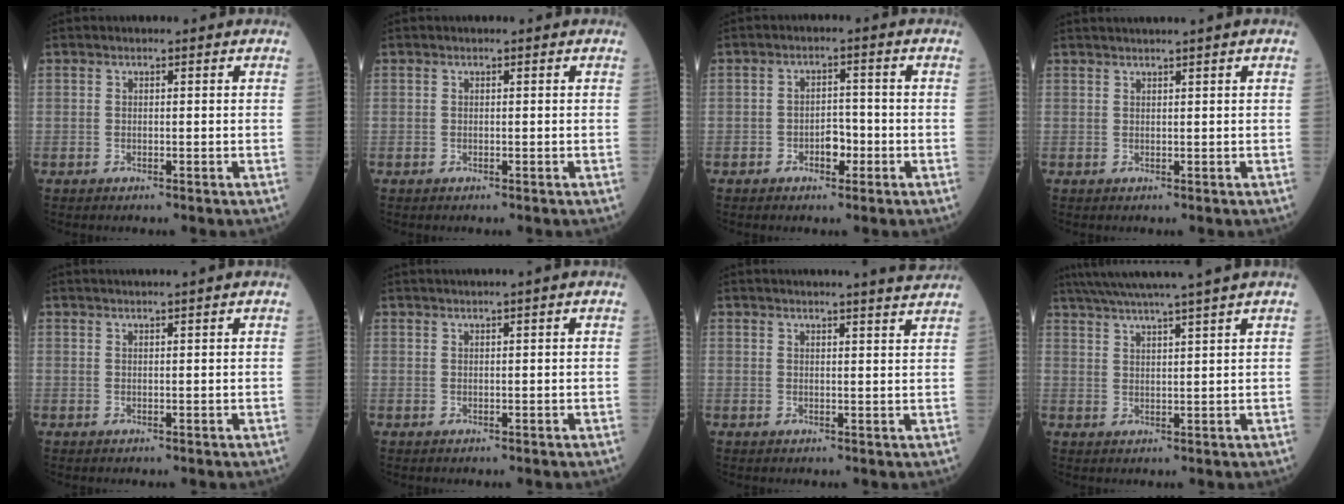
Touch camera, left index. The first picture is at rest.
{"total": 0.0}
{"total": 3.3, "force": [-1.5, 1.9, 2.3], "torque": [-0.034, 0.008, -0.026]}
{"total": 2.6, "force": [2.1, -0.9, 1.3], "torque": [-0.013, 0.013, 0.041]}
{"total": 3.0, "force": [2.5, -1.0, 1.3], "torque": [-0.010, 0.016, 0.044]}
{"total": 2.3, "force": [1.7, -0.8, 1.2], "torque": [-0.017, 0.010, 0.036]}
{"total": 6.5, "force": [6.1, -1.1, 2.0], "torque": [-0.028, 0.001, 0.063]}
{"total": 12.0, "force": [10.2, -1.9, 6.0], "torque": [-0.099, 0.009, 0.150]}